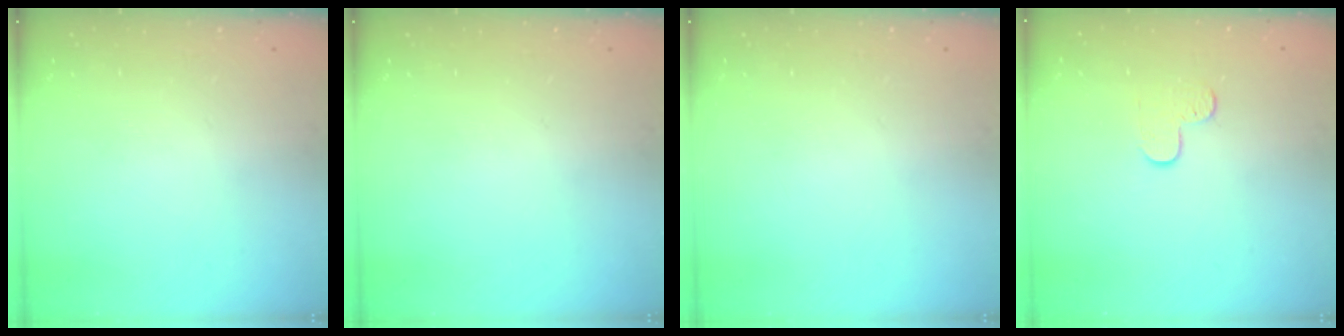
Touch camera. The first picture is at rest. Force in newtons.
{"total": 0.0}
{"total": 0.0}
{"total": 5.5, "press": 5.5, "slide": 0.5}